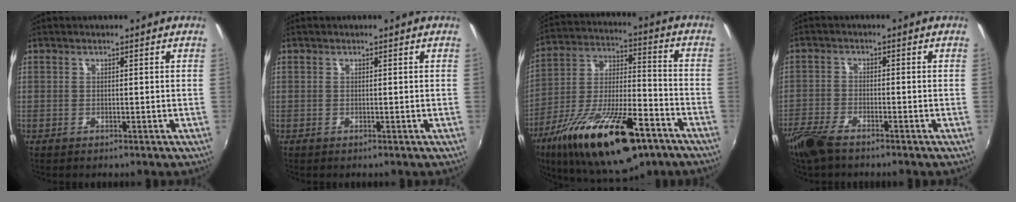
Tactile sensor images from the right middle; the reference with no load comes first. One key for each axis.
{"total": 0.0}
{"total": 25.9, "fx": -14.7, "fy": 9.1, "fz": 19.3, "tx": -0.342, "ty": -0.035, "tz": -0.236}
{"total": 6.6, "fx": -5.1, "fy": 1.9, "fz": 3.7, "tx": -0.101, "ty": -0.017, "tz": -0.105}